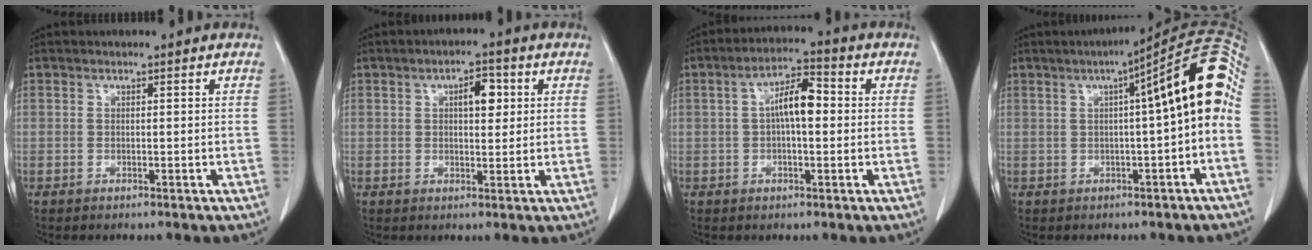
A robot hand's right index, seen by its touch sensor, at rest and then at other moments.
{"total": 4.4, "force": [1.4, 1.8, 3.8], "torque": [-0.054, 0.008, 0.018]}
{"total": 6.9, "force": [0.6, 2.2, 6.5], "torque": [-0.119, 0.022, 0.005]}
{"total": 13.1, "force": [1.5, 0.8, 13.0], "torque": [-0.169, 0.045, 0.012]}